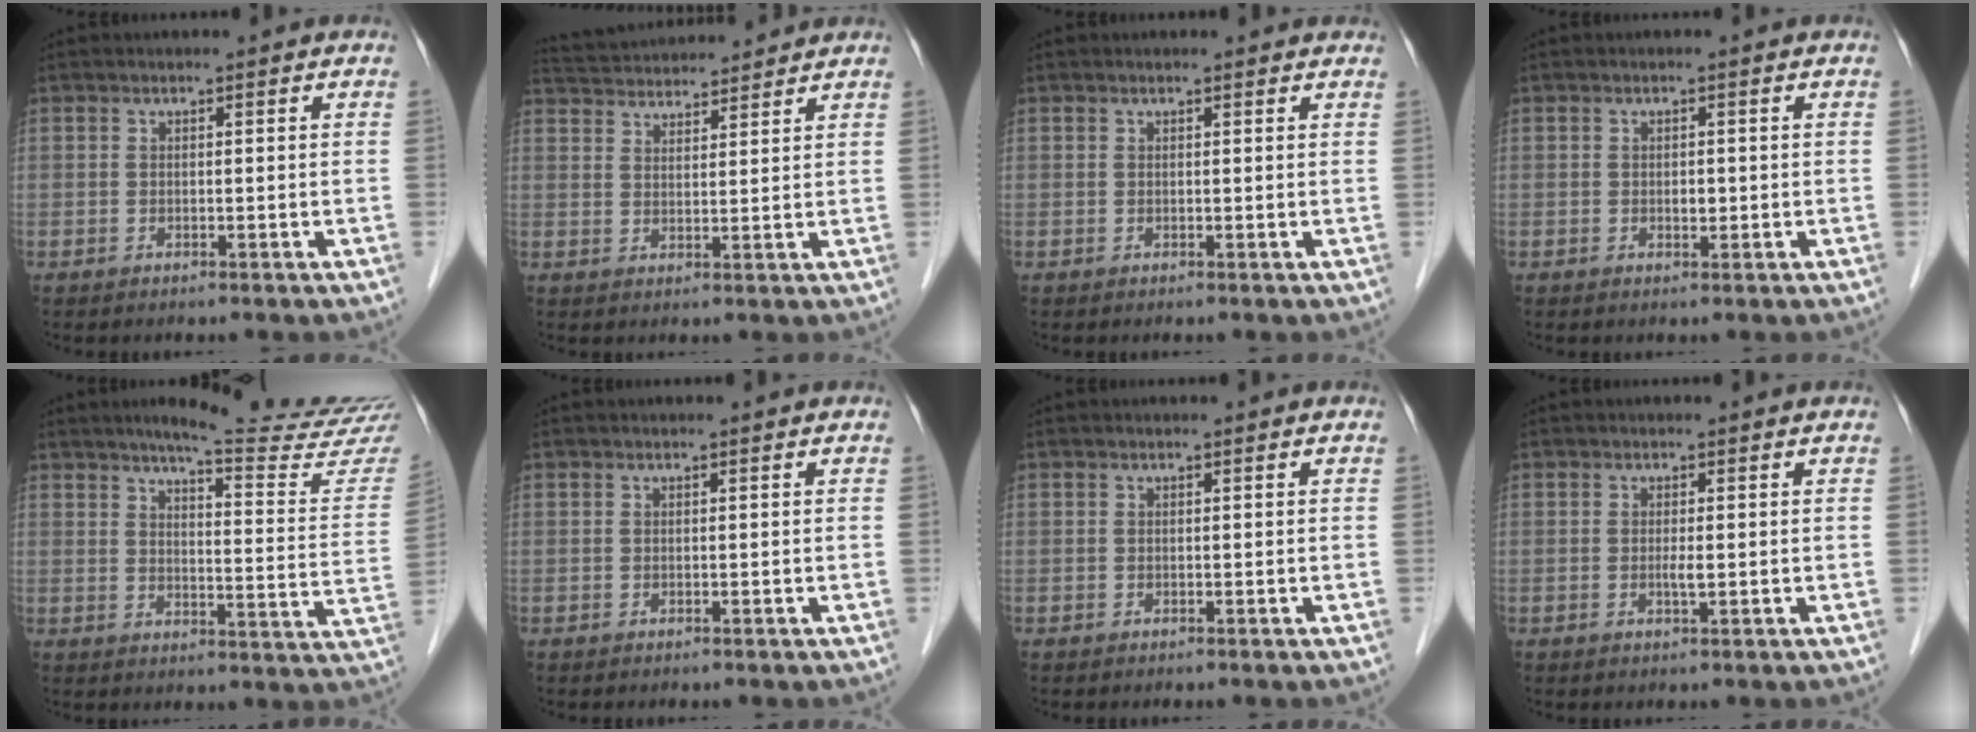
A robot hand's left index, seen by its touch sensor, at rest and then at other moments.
{"total": 11.2, "force": [10.8, 1.5, 2.6], "torque": [-0.053, 0.037, 0.169]}
{"total": 2.6, "force": [2.4, 0.6, 0.7], "torque": [-0.014, 0.013, 0.020]}
{"total": 1.1, "force": [-0.1, 0.7, 0.9], "torque": [-0.016, 0.000, 0.001]}
{"total": 19.0, "force": [17.4, -0.1, 7.6], "torque": [-0.099, -0.085, 0.204]}
{"total": 0.0}
{"total": 0.0}
{"total": 1.3, "force": [-0.1, 0.1, 1.2], "torque": [-0.025, -0.002, -0.001]}